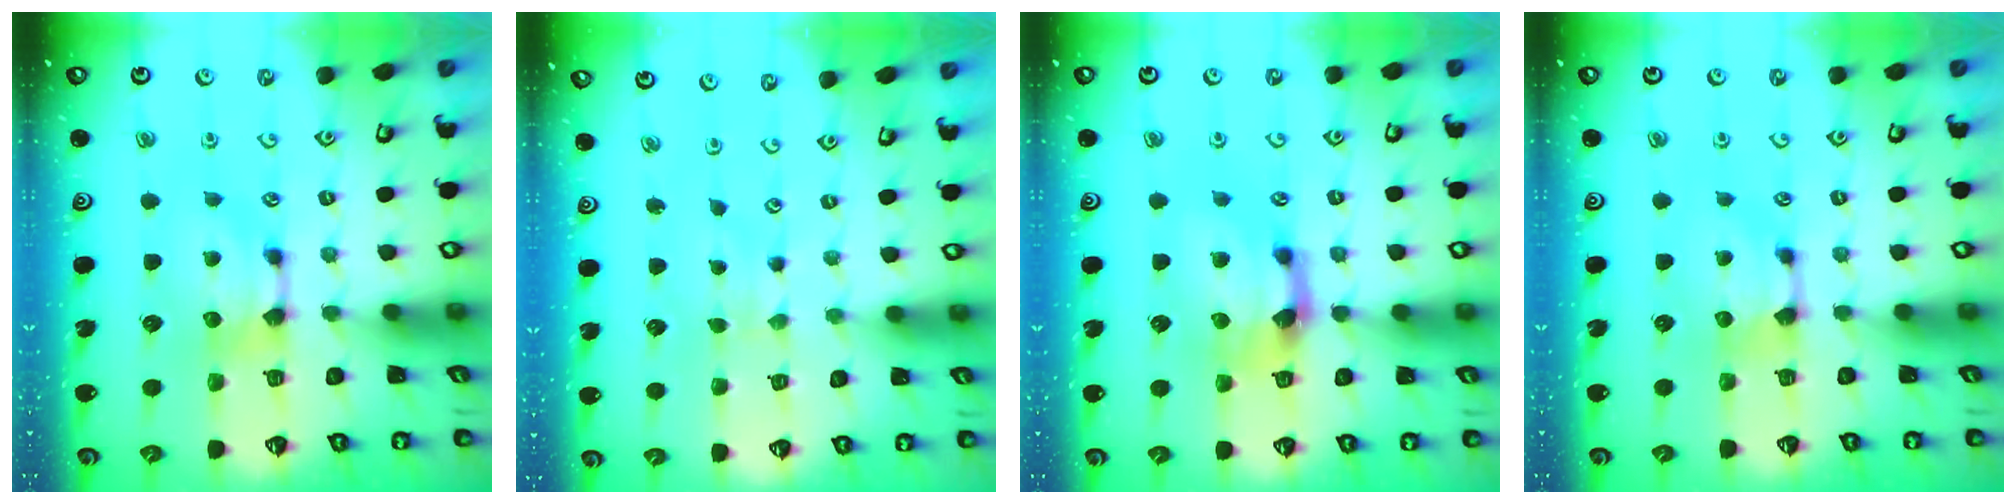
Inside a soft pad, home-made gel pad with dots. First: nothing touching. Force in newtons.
{"total": 2.4, "press": 2.3, "slide": 0.4}
{"total": 2.8, "press": 2.4, "slide": 1.5}
{"total": 0.0}